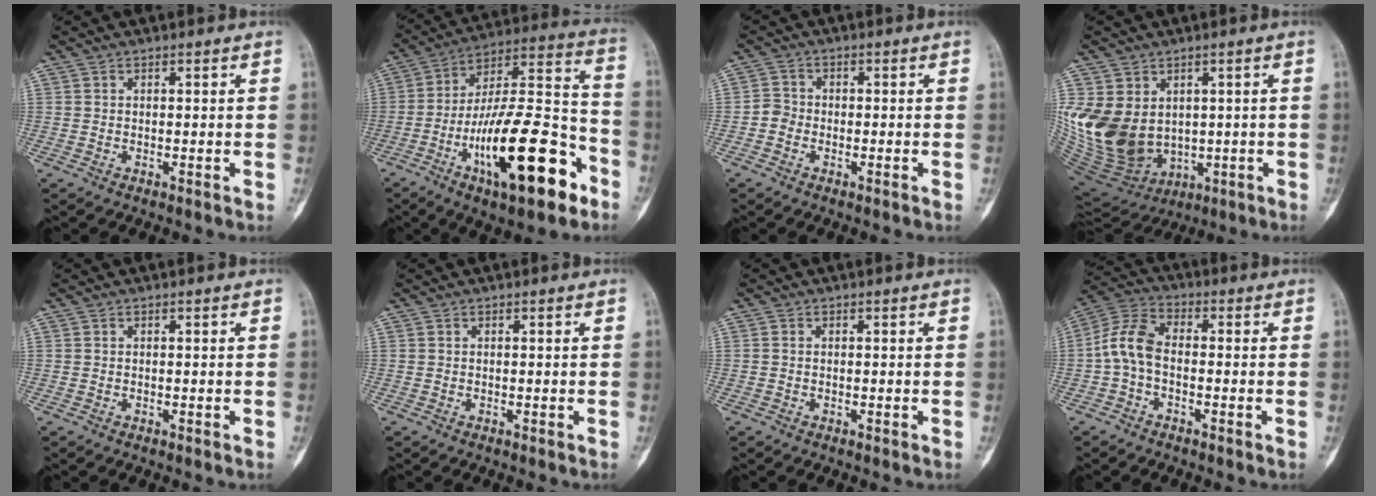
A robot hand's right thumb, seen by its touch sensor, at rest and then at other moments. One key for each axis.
{"total": 25.7, "fx": -11.6, "fy": 8.3, "fz": 21.4, "tx": -0.346, "ty": 0.066, "tz": -0.186}
{"total": 2.6, "fx": -1.1, "fy": 2.2, "fz": 0.9, "tx": -0.002, "ty": 0.012, "tz": -0.032}
{"total": 17.3, "fx": 0.7, "fy": 13.6, "fz": 10.6, "tx": -0.209, "ty": -0.006, "tz": 0.055}
{"total": 0.0}
{"total": 0.0}
{"total": 0.0}
{"total": 7.6, "fx": -1.4, "fy": 4.5, "fz": 6.0, "tx": -0.121, "ty": 0.029, "tz": -0.039}